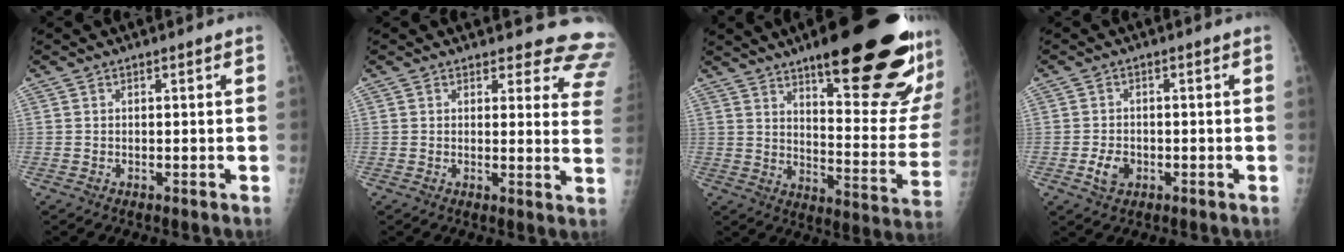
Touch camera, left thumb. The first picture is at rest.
{"total": 12.6, "force": [12.0, 3.7, 1.4], "torque": [0.044, -0.104, 0.092]}
{"total": 28.4, "force": [17.1, 6.7, 21.6], "torque": [-0.239, -0.073, 0.247]}
{"total": 3.6, "force": [-1.2, 2.6, 2.2], "torque": [-0.036, 0.002, -0.018]}